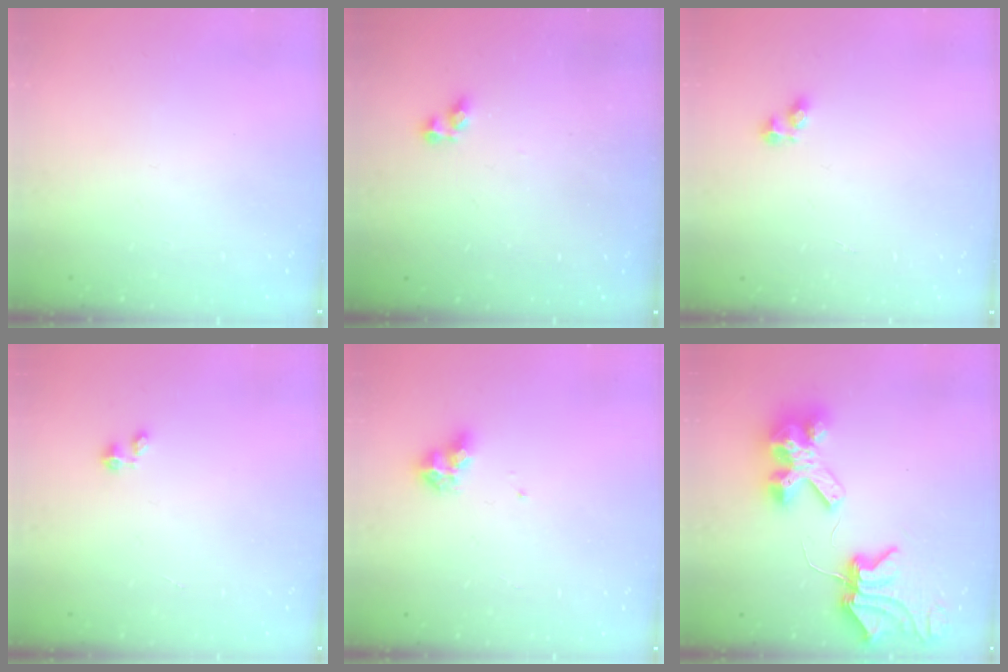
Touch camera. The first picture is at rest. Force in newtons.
{"total": 4.2, "press": 4.1, "slide": 0.2}
{"total": 2.5, "press": 2.5, "slide": 0.2}
{"total": 0.0}
{"total": 6.1, "press": 6.1, "slide": 1.0}
{"total": 10.0, "press": 9.9, "slide": 1.6}